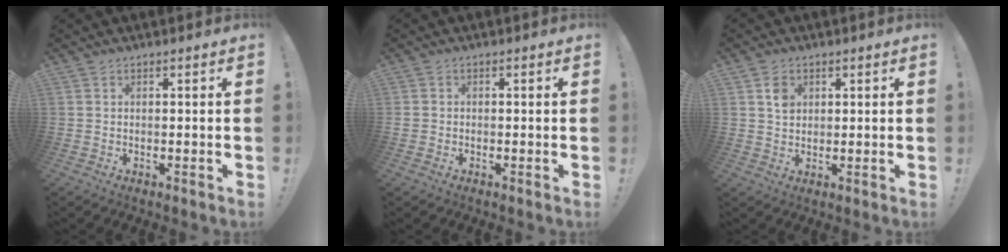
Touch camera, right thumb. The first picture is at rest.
{"total": 0.9, "force": [-0.6, 0.7, 0.1], "torque": [-0.008, 0.005, -0.008]}
{"total": 3.7, "force": [1.4, 2.8, 2.0], "torque": [-0.011, -0.008, 0.022]}